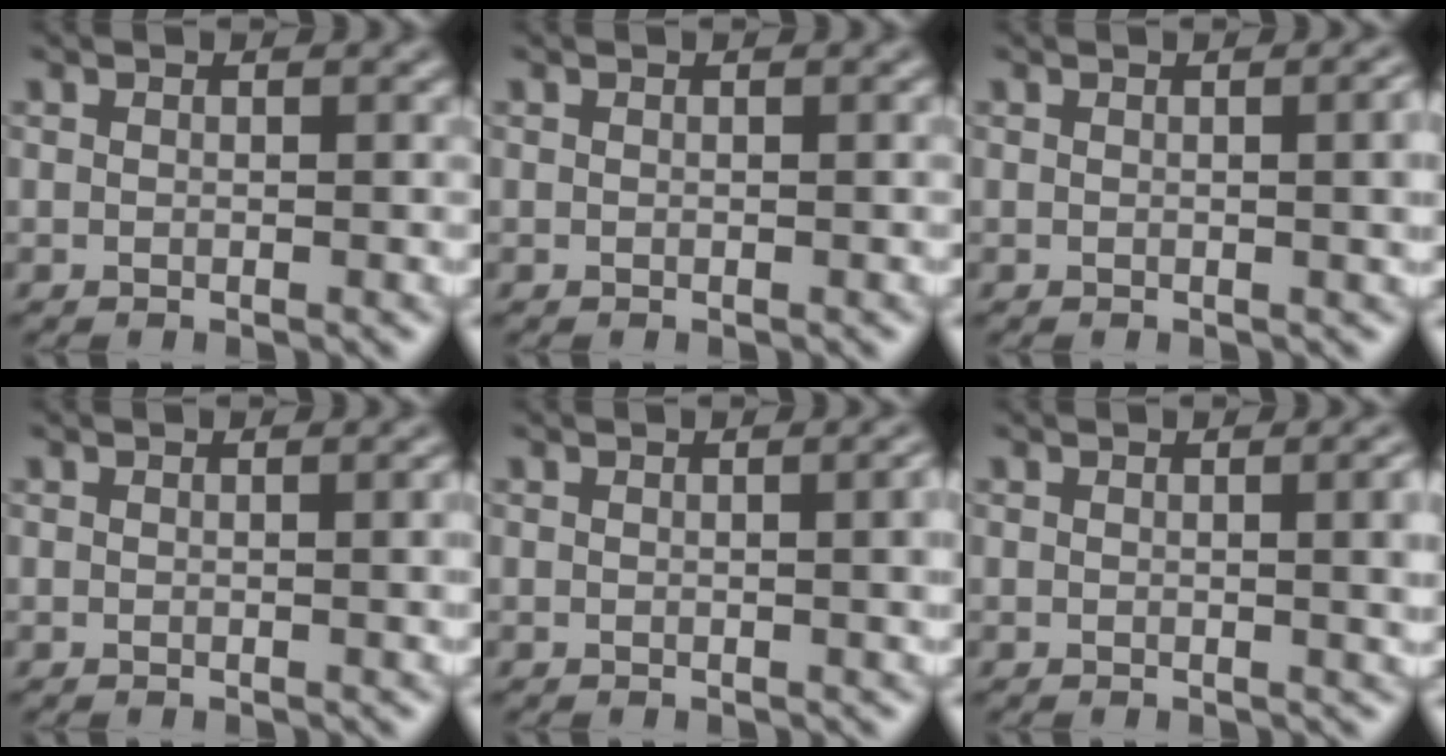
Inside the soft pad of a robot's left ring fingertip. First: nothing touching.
{"total": 0.0}
{"total": 2.9, "force": [0.2, 0.9, 2.7], "torque": [-0.027, 0.005, -0.001]}
{"total": 1.3, "force": [0.1, 0.3, 1.3], "torque": [-0.015, 0.001, 0.000]}
{"total": 2.5, "force": [0.2, 0.7, 2.4], "torque": [-0.024, 0.003, -0.002]}
{"total": 3.9, "force": [0.3, 1.4, 3.6], "torque": [-0.032, 0.007, 0.003]}